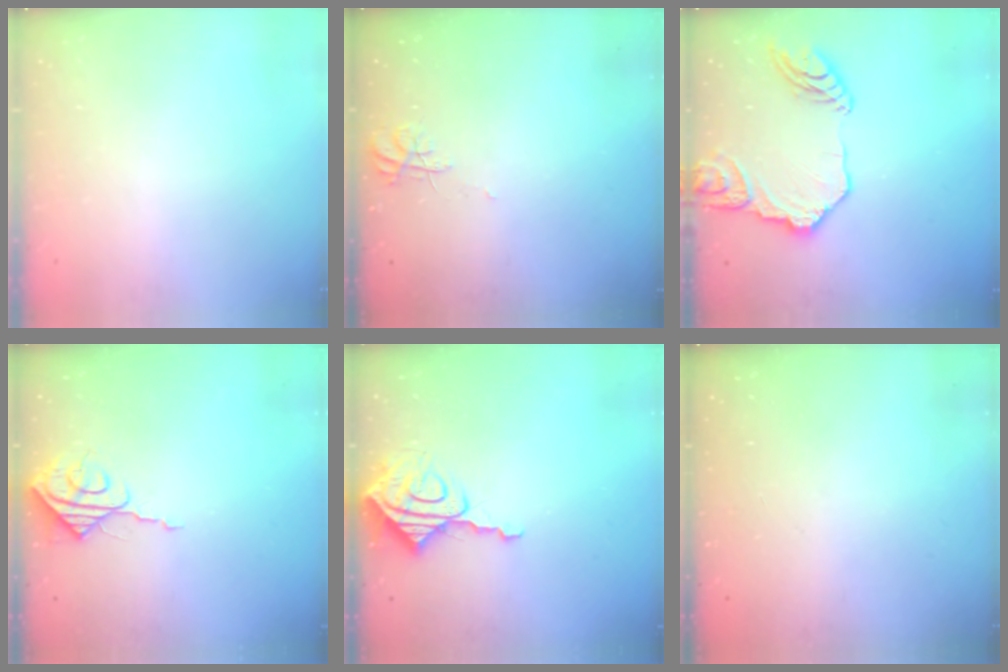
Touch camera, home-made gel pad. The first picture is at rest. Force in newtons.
{"total": 6.5, "press": 6.5, "slide": 0.4}
{"total": 15.3, "press": 15.2, "slide": 1.4}
{"total": 7.7, "press": 7.6, "slide": 0.7}
{"total": 9.0, "press": 8.9, "slide": 0.8}
{"total": 0.0}